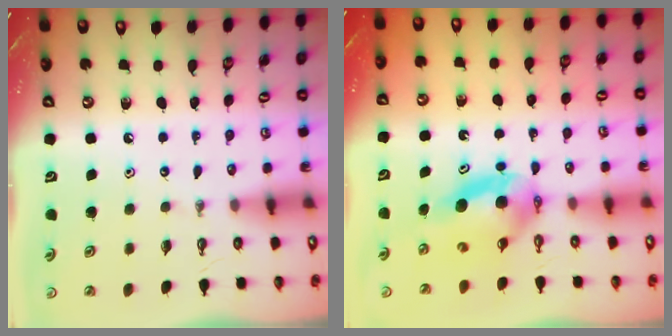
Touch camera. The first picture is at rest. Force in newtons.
{"total": 6.1, "press": 5.9, "slide": 1.6}